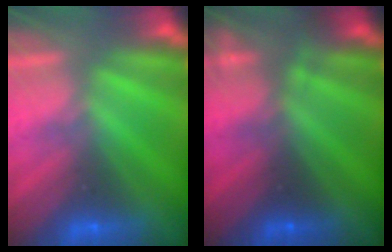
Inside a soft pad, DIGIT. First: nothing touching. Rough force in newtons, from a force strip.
{"total": 2.4}